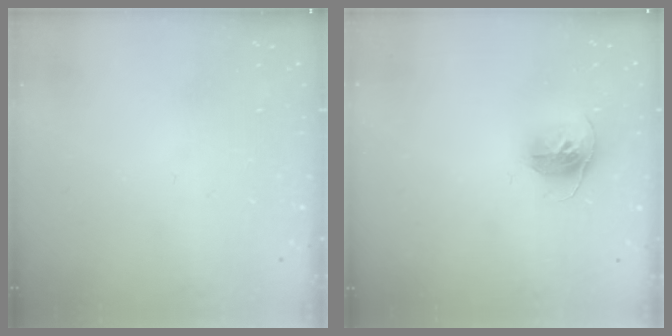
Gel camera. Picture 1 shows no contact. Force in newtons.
{"total": 11.2, "press": 11.2, "slide": 1.1}